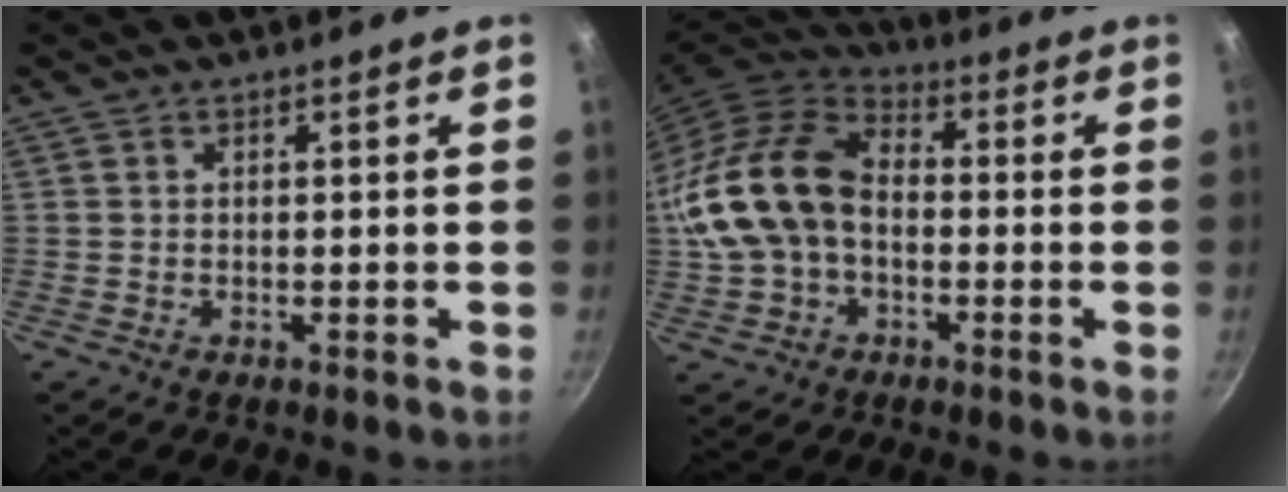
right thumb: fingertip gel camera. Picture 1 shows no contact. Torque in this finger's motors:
{"motor_torque": [1.85, 3.17, 0.93, -0.84, 0.52]}